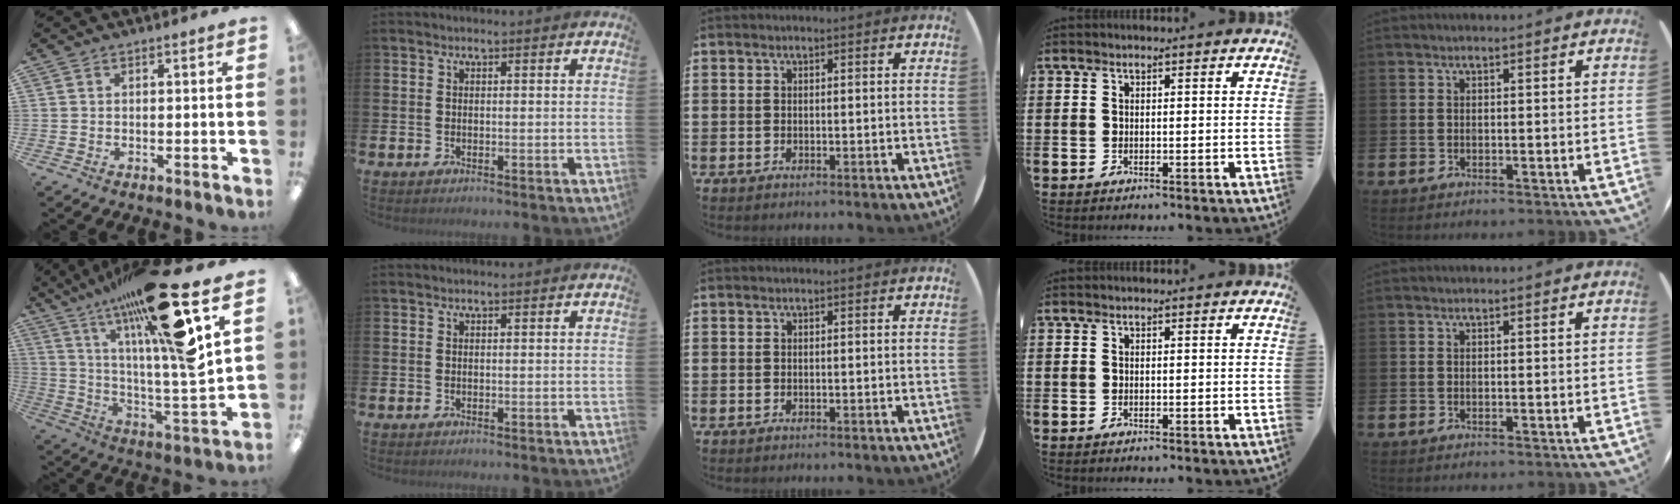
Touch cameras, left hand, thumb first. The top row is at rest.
{"thumb": {"total": 26.7, "force": [16.8, 3.8, 20.4], "torque": [-0.338, -0.091, 0.256]}}